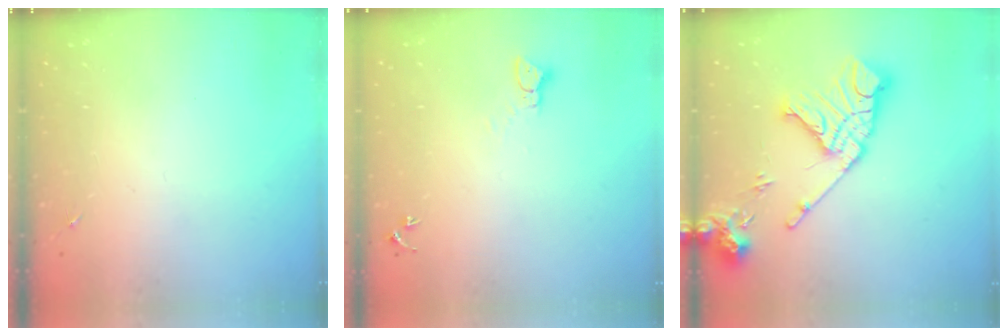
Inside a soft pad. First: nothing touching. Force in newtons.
{"total": 2.3, "press": 2.3, "slide": 0.3}
{"total": 19.0, "press": 18.8, "slide": 2.3}